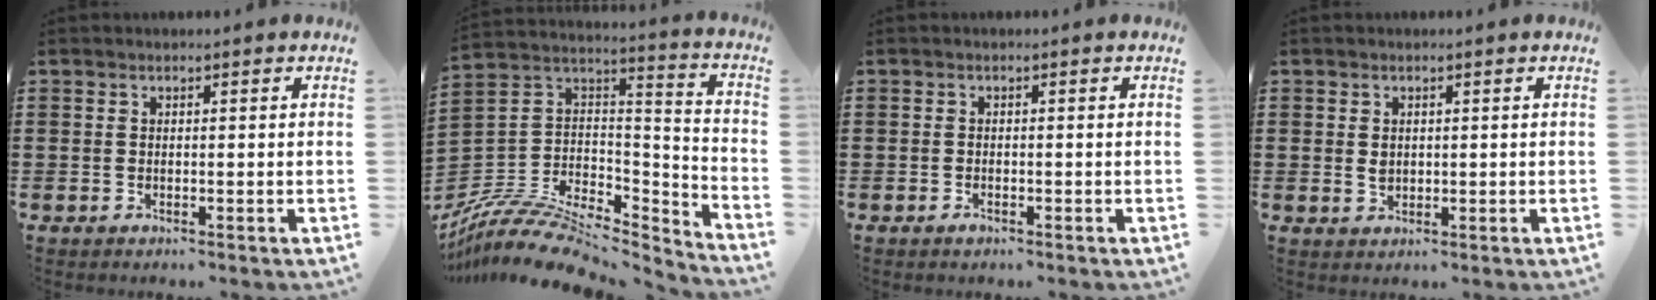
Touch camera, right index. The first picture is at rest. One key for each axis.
{"total": 9.6, "fx": -7.6, "fy": 3.8, "fz": 4.4, "tx": -0.093, "ty": 0.006, "tz": -0.149}
{"total": 0.9, "fx": -0.7, "fy": 0.3, "fz": 0.3, "tx": -0.008, "ty": -0.004, "tz": -0.014}
{"total": 1.5, "fx": 0.2, "fy": 1.2, "fz": 1.0, "tx": -0.021, "ty": 0.006, "tz": 0.003}